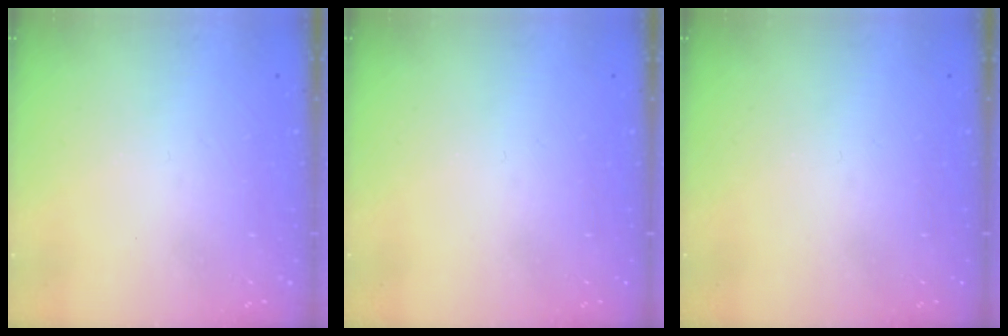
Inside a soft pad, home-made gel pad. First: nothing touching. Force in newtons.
{"total": 0.0}
{"total": 0.0}